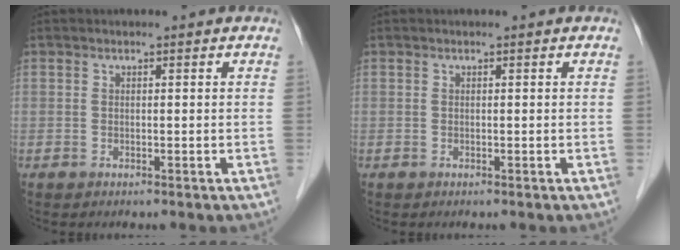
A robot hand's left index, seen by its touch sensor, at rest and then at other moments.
{"total": 0.0}